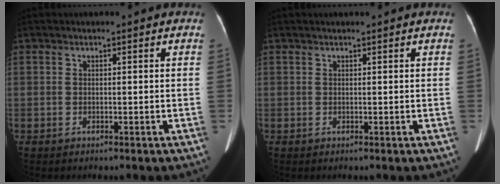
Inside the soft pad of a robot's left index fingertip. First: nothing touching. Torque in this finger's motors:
{"motor_torque": [-0.39, 0.46, -0.17, -0.04]}